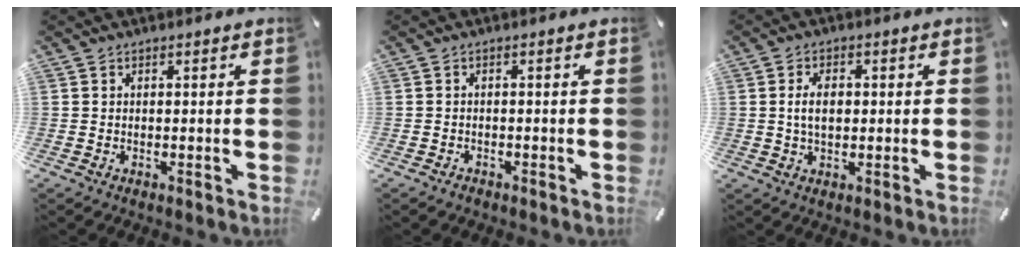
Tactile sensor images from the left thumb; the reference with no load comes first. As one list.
[{"total": 0.8, "force": [-0.7, 0.4, 0.1], "torque": [-0.002, 0.004, -0.017]}, {"total": 5.0, "force": [0.2, 3.0, 4.0], "torque": [-0.079, 0.002, -0.001]}]